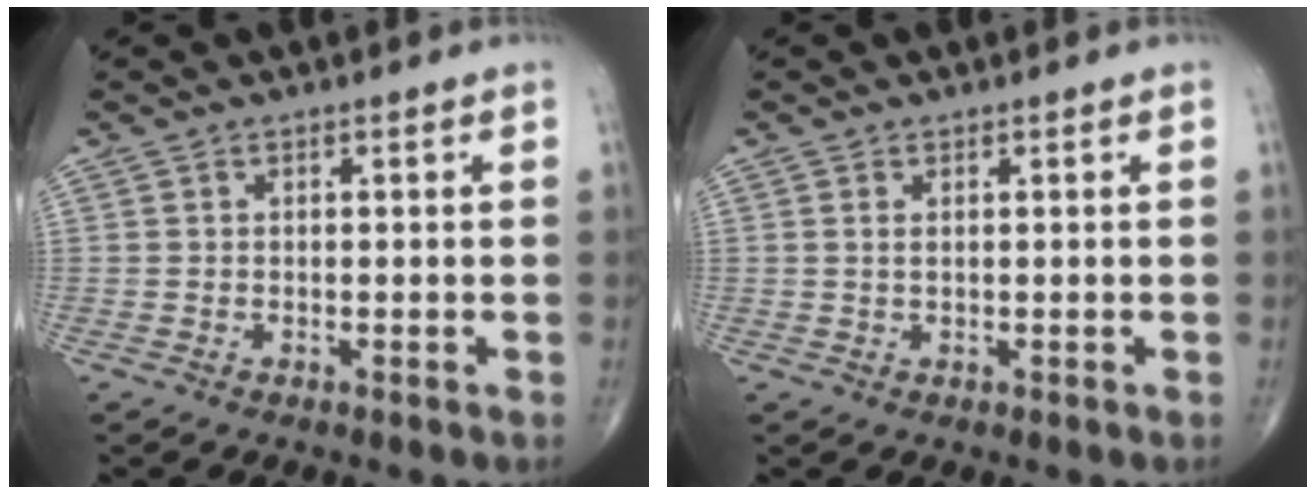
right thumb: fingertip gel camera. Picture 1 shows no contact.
{"total": 1.0, "force": [0.3, 0.5, 0.8], "torque": [-0.021, 0.001, 0.009]}